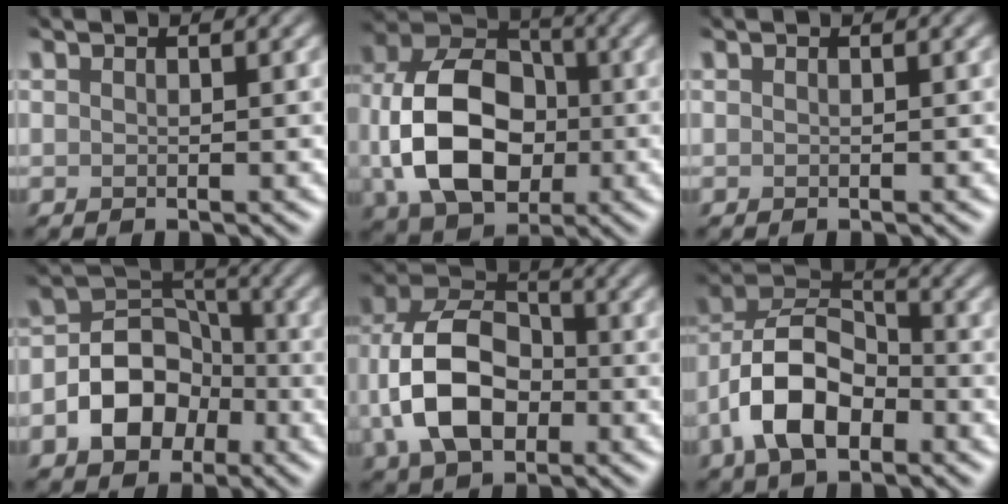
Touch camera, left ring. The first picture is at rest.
{"total": 10.2, "force": [-2.2, 7.2, 6.9], "torque": [-0.148, -0.006, -0.040]}
{"total": 0.0}
{"total": 6.0, "force": [-3.4, 4.2, 2.6], "torque": [-0.038, -0.004, -0.060]}
{"total": 8.6, "force": [-2.6, 5.8, 5.7], "torque": [-0.126, 0.003, -0.054]}
{"total": 7.6, "force": [-4.4, 4.0, 4.7], "torque": [-0.091, 0.006, -0.085]}